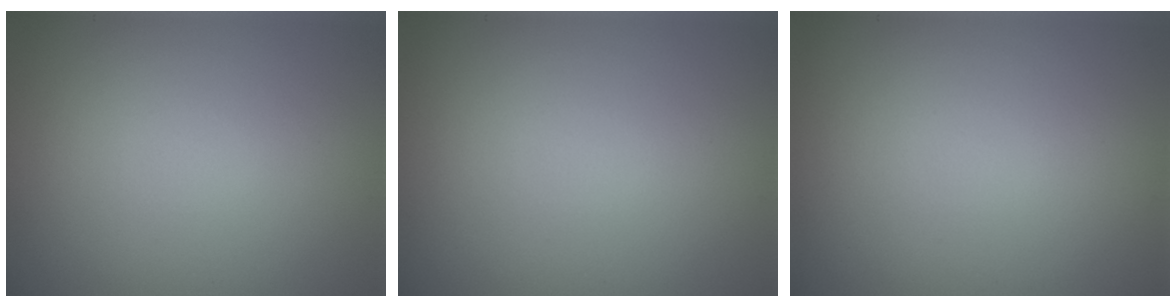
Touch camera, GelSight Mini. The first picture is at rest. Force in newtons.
{"total": 0.0}
{"total": 0.0}